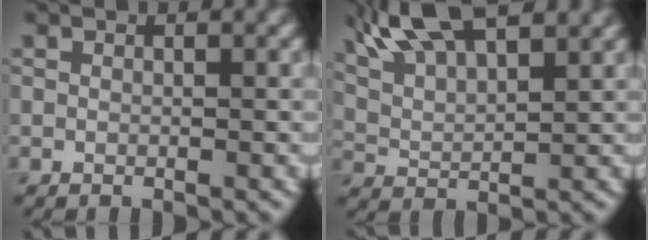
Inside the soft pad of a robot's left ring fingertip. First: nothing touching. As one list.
[{"total": 10.0, "force": [7.1, 3.4, 6.2], "torque": [-0.130, 0.039, 0.095]}]